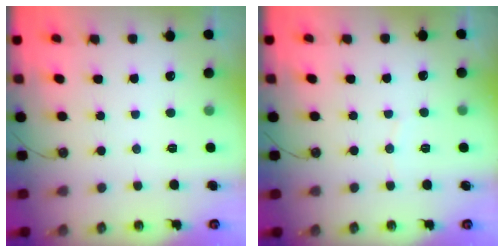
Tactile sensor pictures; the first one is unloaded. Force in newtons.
{"total": 3.2, "press": 3.2, "slide": 0.2}